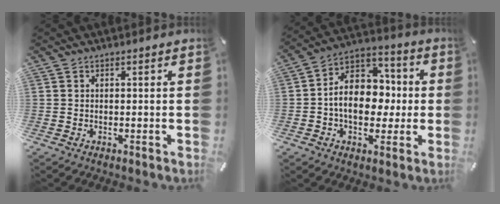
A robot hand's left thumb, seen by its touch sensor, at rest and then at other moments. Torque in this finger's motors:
{"motor_torque": [0.86, 2.08, 1.20, -0.86, 0.30]}